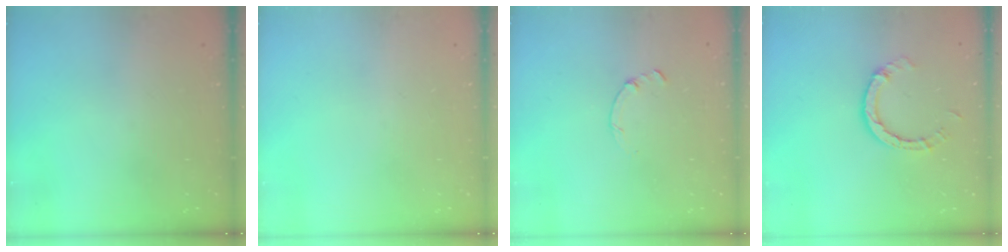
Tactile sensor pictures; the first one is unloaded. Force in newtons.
{"total": 0.0}
{"total": 0.0}
{"total": 3.9, "press": 3.9, "slide": 0.2}